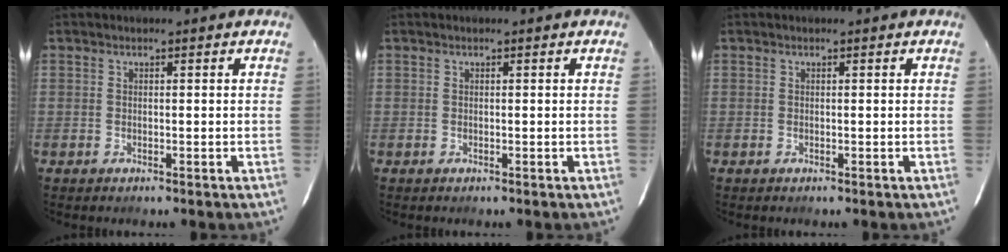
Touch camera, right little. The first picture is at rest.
{"total": 0.0}
{"total": 0.0}